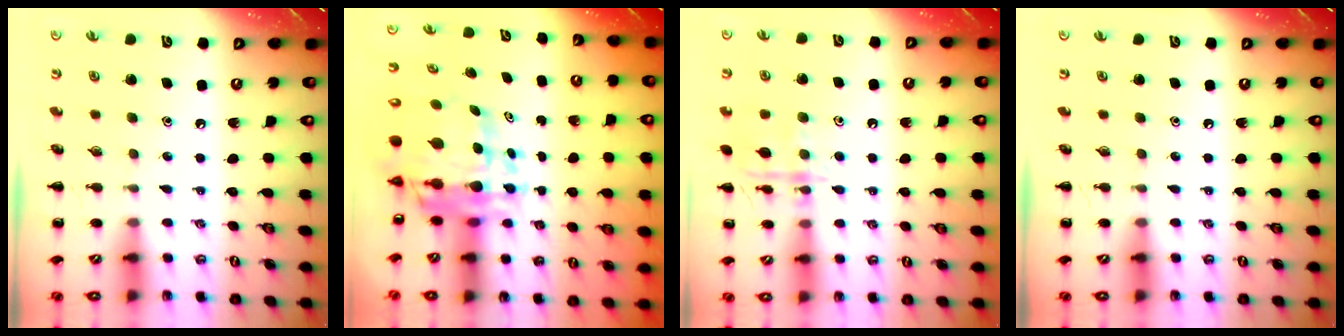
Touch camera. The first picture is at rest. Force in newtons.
{"total": 12.4, "press": 11.8, "slide": 3.8}
{"total": 11.2, "press": 11.2, "slide": 0.6}
{"total": 0.0}